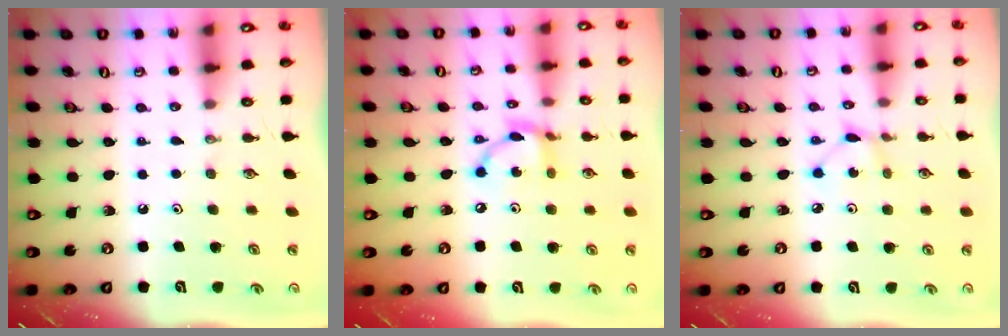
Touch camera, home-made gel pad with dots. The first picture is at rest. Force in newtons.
{"total": 10.1, "press": 10.1, "slide": 0.6}
{"total": 2.3, "press": 2.3, "slide": 0.1}